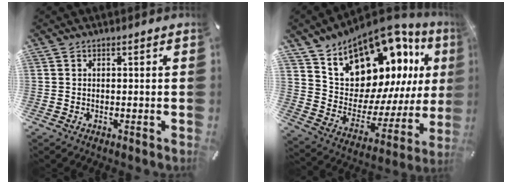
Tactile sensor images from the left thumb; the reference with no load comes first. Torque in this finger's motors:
{"motor_torque": [2.73, 2.28, 1.60, -1.16, 0.37]}